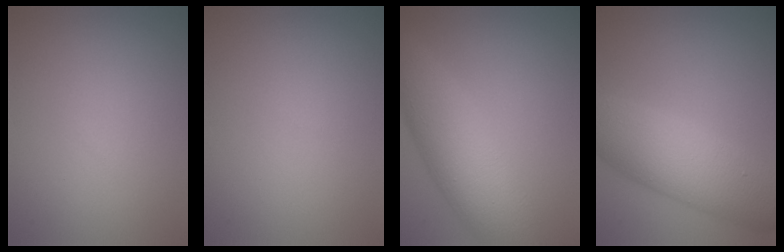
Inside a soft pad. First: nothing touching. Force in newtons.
{"total": 0.0}
{"total": 7.1, "press": 7.1, "slide": 0.1}
{"total": 7.5, "press": 7.5, "slide": 0.1}